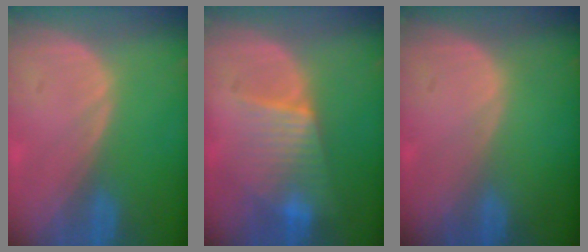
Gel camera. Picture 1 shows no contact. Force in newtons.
{"total": 6.4, "press": 6.3, "slide": 0.7}
{"total": 0.0}